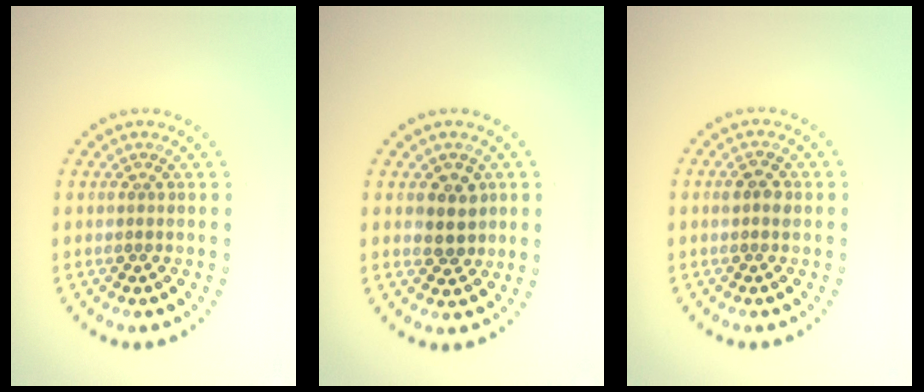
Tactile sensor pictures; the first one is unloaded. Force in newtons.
{"total": 2.6, "press": 2.4, "slide": 0.8}
{"total": 1.4, "press": 1.4, "slide": 0.3}